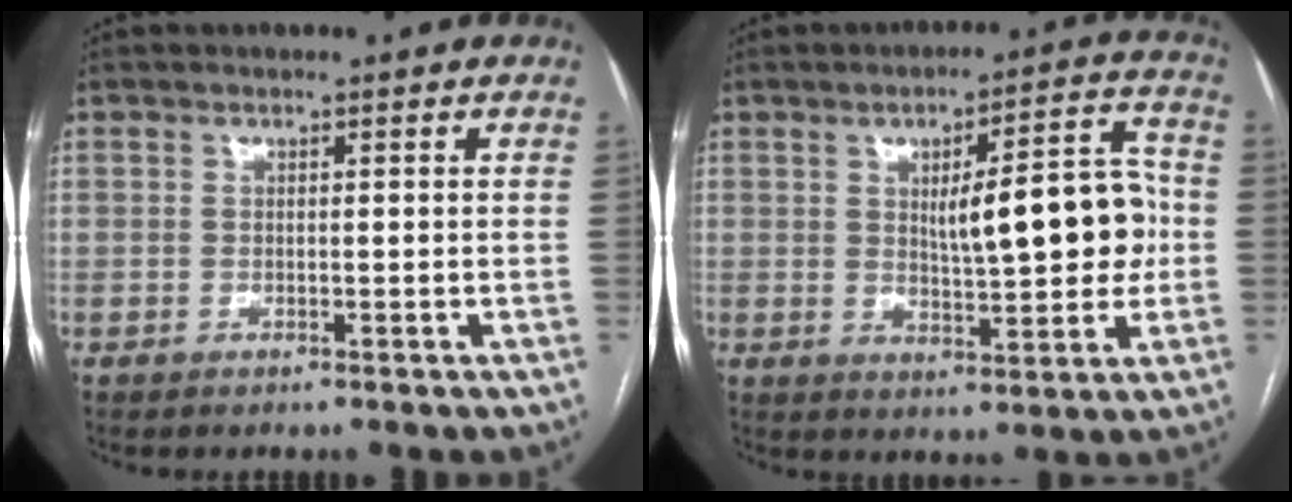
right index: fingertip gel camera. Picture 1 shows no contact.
{"total": 12.3, "force": [0.6, 3.1, 11.9], "torque": [-0.163, 0.023, 0.018]}